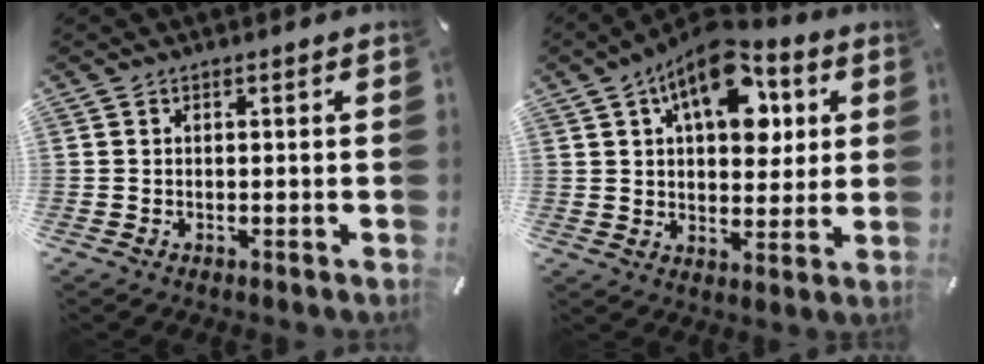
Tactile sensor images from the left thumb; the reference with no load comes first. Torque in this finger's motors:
{"motor_torque": [2.50, 2.51, 2.07, -0.70, 0.23]}